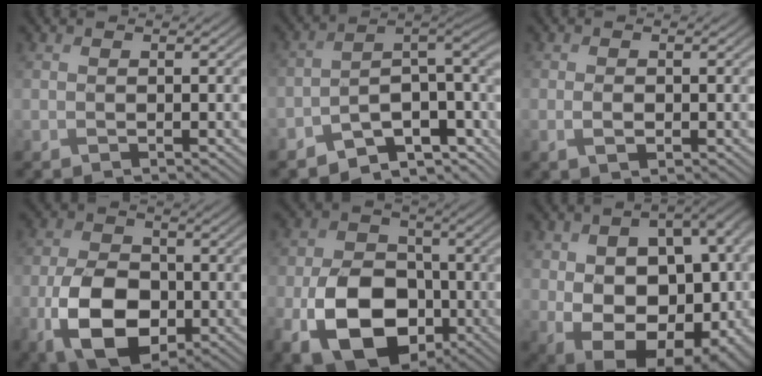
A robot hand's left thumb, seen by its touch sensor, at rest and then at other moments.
{"total": 9.7, "force": [-4.3, 4.9, 7.1], "torque": [-0.105, -0.019, -0.076]}
{"total": 1.2, "force": [-0.5, 0.8, 0.8], "torque": [-0.019, -0.003, -0.007]}
{"total": 11.1, "force": [-3.1, 7.1, 7.9], "torque": [-0.179, -0.019, -0.063]}
{"total": 13.5, "force": [-4.6, 9.5, 8.5], "torque": [-0.173, -0.033, -0.092]}
{"total": 19.7, "force": [-0.3, 13.4, 14.5], "torque": [-0.222, -0.039, 0.051]}